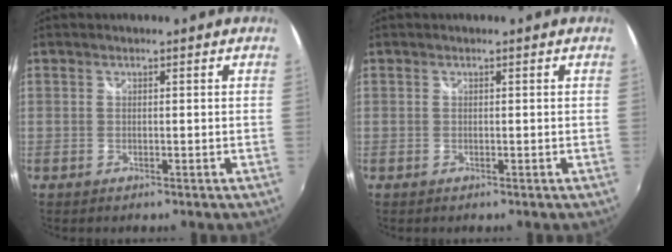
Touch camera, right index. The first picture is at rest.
{"total": 0.0}